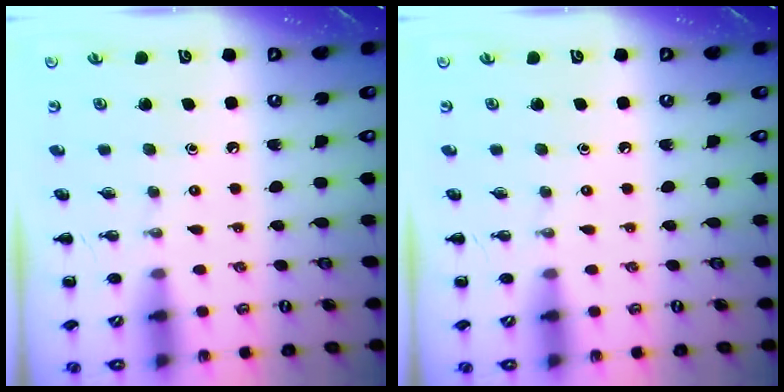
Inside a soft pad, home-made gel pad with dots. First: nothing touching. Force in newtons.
{"total": 0.0}